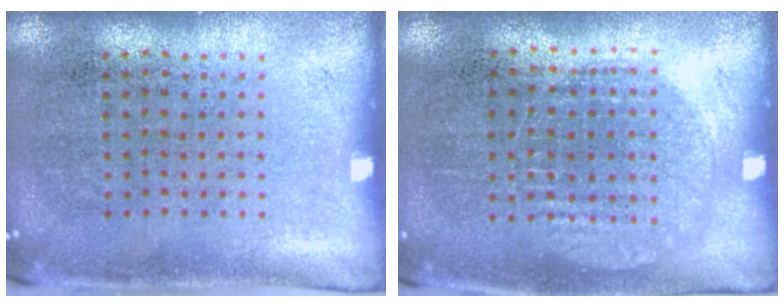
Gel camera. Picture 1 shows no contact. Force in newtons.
{"total": 0.9, "press": 0.9, "slide": 0.3}